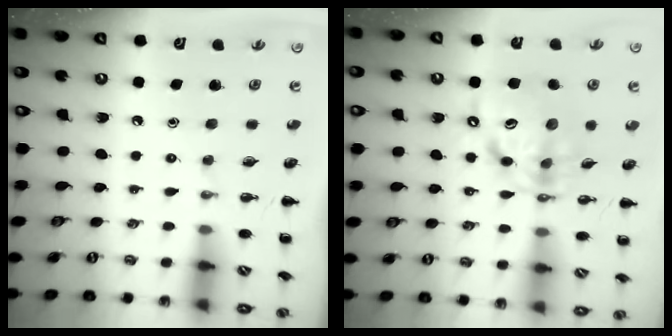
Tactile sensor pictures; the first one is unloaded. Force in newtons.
{"total": 11.7, "press": 11.1, "slide": 3.7}